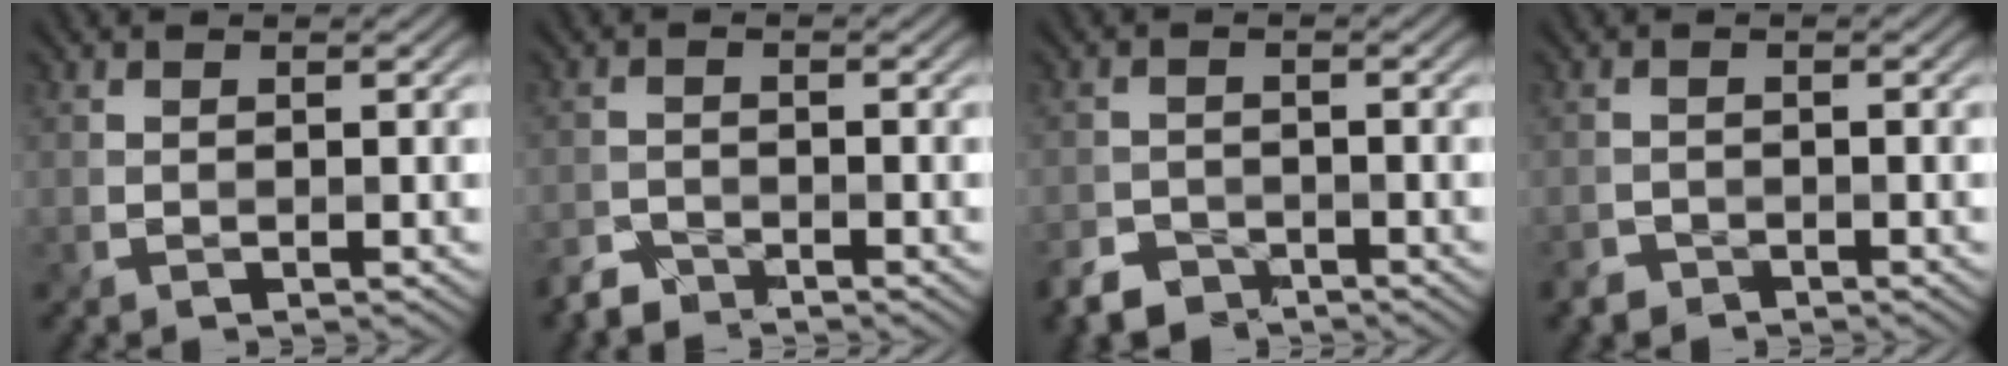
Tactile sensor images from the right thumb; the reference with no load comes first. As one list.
[{"total": 2.6, "force": [-2.6, 0.3, 0.0], "torque": [0.000, -0.005, -0.057]}, {"total": 3.5, "force": [-3.1, 1.6, 0.6], "torque": [-0.010, -0.008, -0.064]}, {"total": 1.8, "force": [-1.7, 0.8, -0.1], "torque": [0.002, -0.005, -0.036]}]